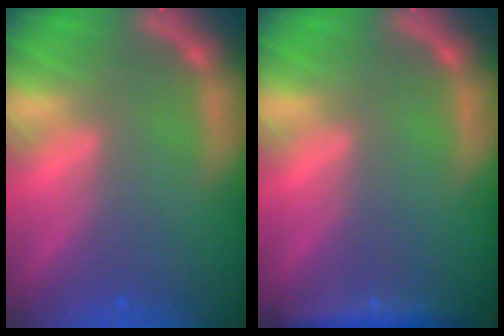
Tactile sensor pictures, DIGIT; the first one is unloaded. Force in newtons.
{"total": 2.4}